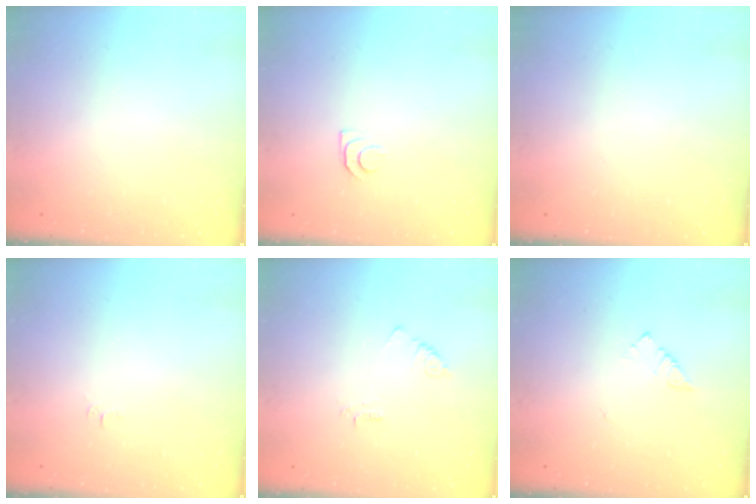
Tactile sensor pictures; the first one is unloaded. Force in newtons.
{"total": 5.4, "press": 5.4, "slide": 0.7}
{"total": 0.0}
{"total": 4.0, "press": 3.9, "slide": 0.3}
{"total": 2.1, "press": 2.1, "slide": 0.4}
{"total": 2.7, "press": 2.7, "slide": 0.4}